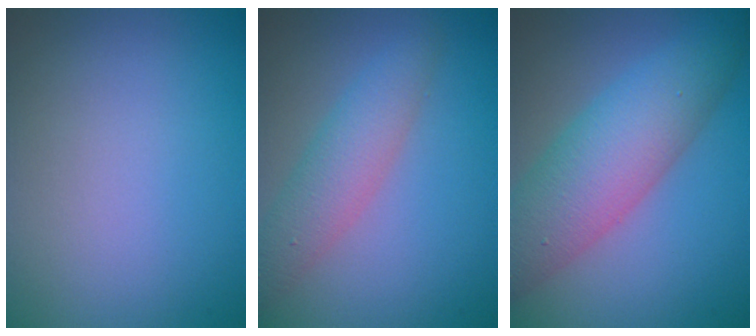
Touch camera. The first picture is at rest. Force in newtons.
{"total": 3.6, "press": 3.6, "slide": 0.2}
{"total": 7.5, "press": 7.5, "slide": 0.2}